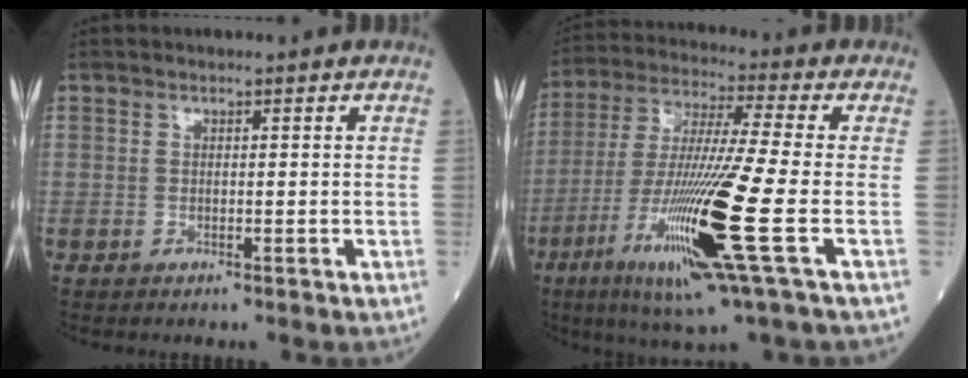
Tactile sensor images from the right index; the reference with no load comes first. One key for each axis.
{"total": 17.9, "fx": -6.1, "fy": -0.8, "fz": 16.8, "tx": -0.354, "ty": -0.035, "tz": -0.121}